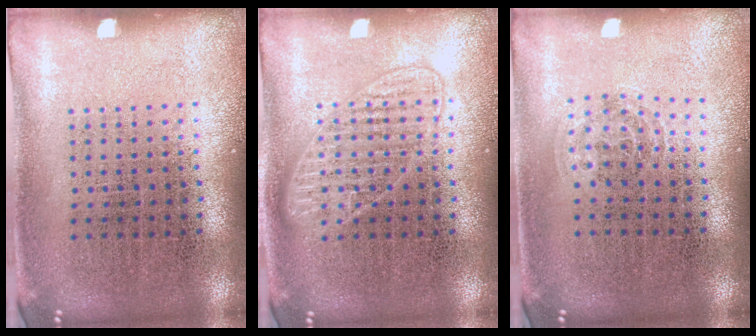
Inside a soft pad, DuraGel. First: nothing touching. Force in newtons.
{"total": 2.4, "press": 2.3, "slide": 0.4}
{"total": 1.0, "press": 0.6, "slide": 0.8}